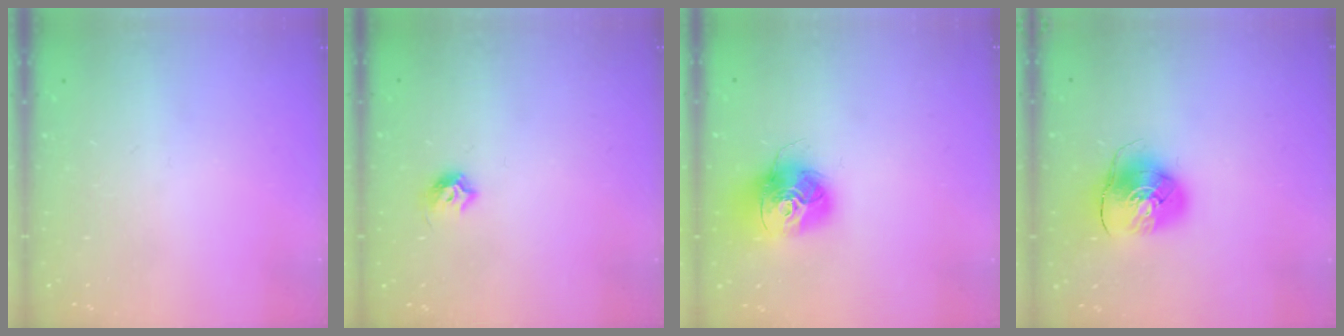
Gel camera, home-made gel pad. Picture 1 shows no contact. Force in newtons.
{"total": 6.8, "press": 6.8, "slide": 1.0}
{"total": 15.7, "press": 15.6, "slide": 1.6}
{"total": 9.7, "press": 9.6, "slide": 1.4}